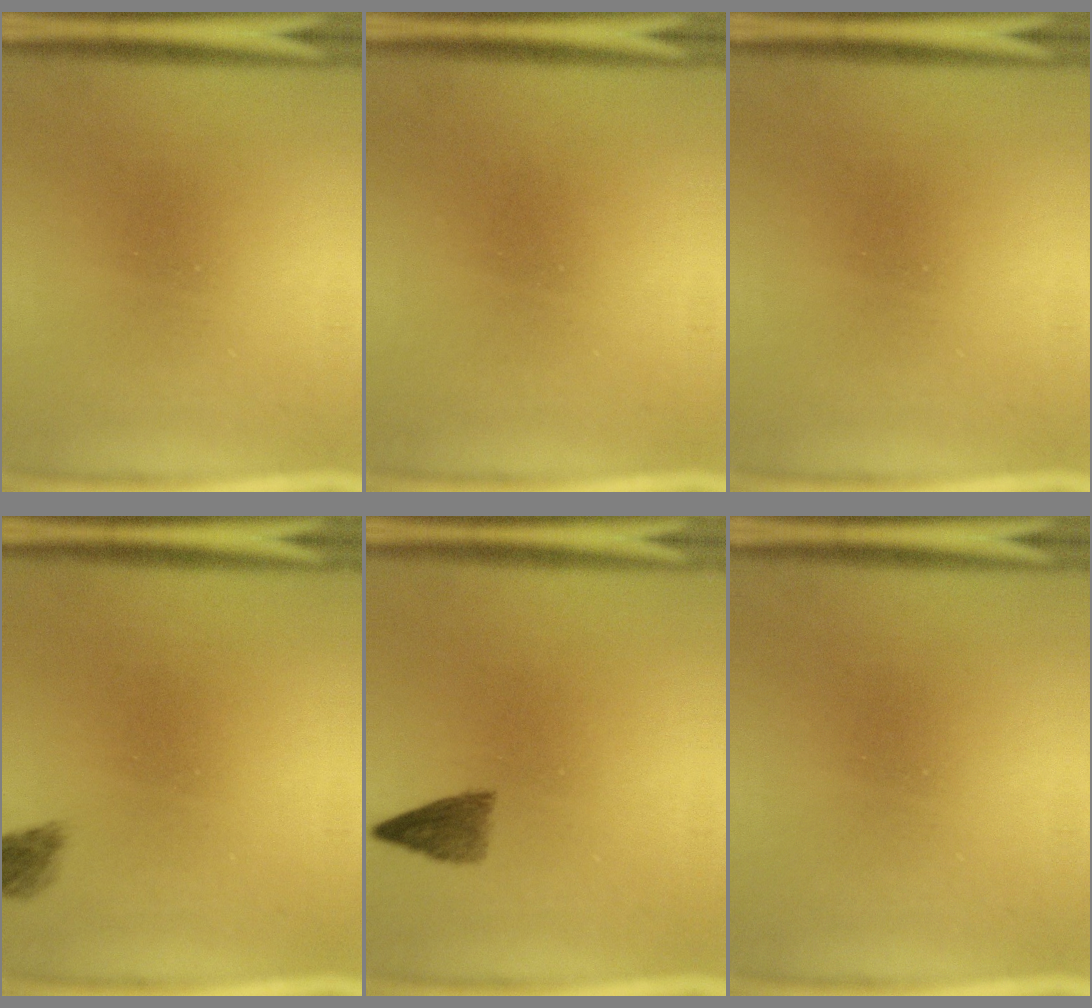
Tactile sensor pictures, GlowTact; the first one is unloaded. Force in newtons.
{"total": 1.7}
{"total": 0.0}
{"total": 2.2}
{"total": 3.0}
{"total": 0.0}